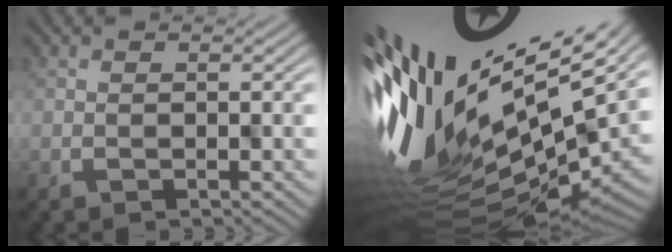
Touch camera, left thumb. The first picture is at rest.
{"total": 17.0, "force": [5.8, 6.8, 14.4], "torque": [-0.299, -0.042, 0.125]}